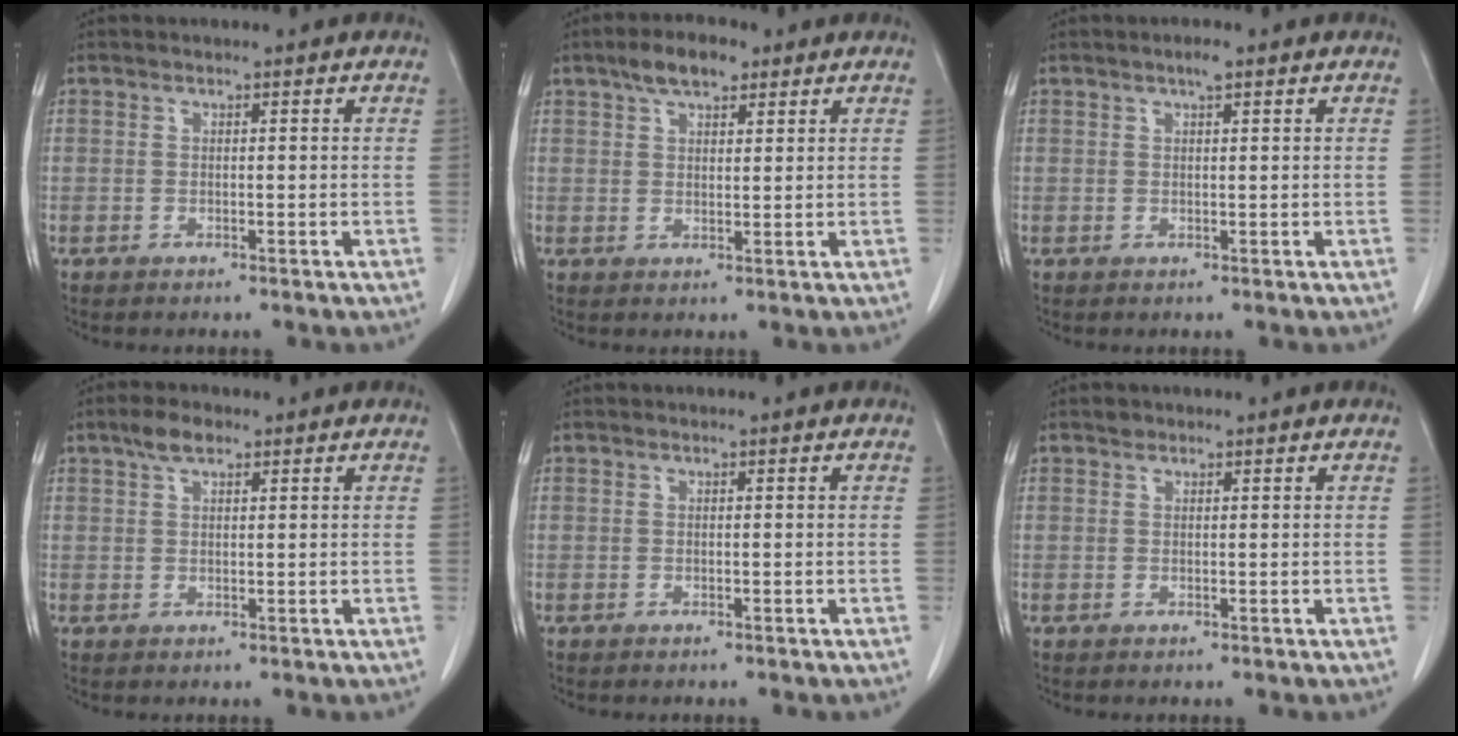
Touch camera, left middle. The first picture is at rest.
{"total": 5.5, "force": [3.6, 2.2, 3.5], "torque": [-0.065, 0.016, 0.062]}
{"total": 1.5, "force": [0.9, 0.2, 1.1], "torque": [-0.022, 0.003, 0.015]}
{"total": 3.1, "force": [2.0, 1.3, 1.9], "torque": [-0.041, 0.009, 0.038]}
{"total": 0.0}
{"total": 0.8, "force": [0.6, 0.5, 0.1], "torque": [-0.002, 0.002, 0.008]}